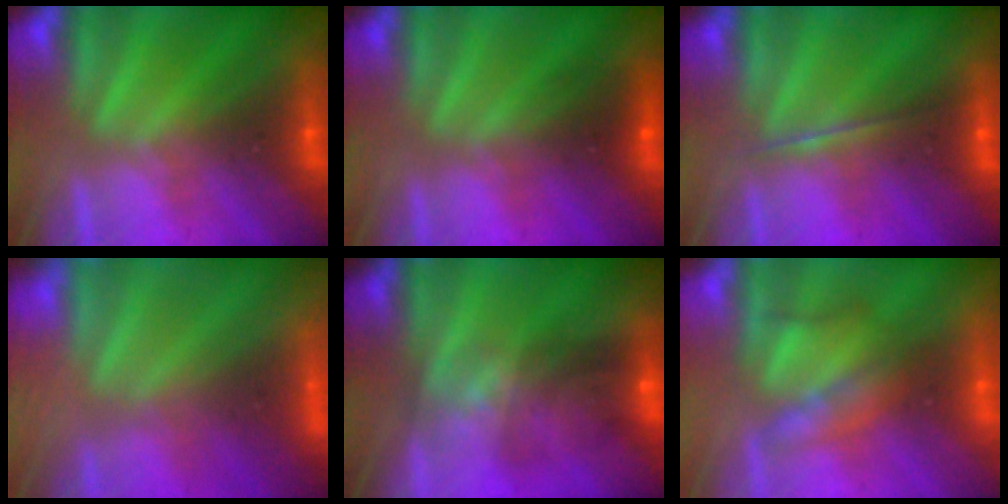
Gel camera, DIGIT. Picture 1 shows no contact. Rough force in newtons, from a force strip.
{"total": 2.8}
{"total": 1.7}
{"total": 8.7}
{"total": 5.8}
{"total": 2.3}